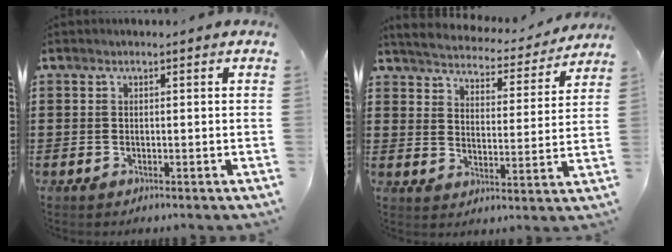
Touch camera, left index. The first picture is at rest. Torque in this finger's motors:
{"motor_torque": [2.14, 0.00, 0.11, 0.04]}